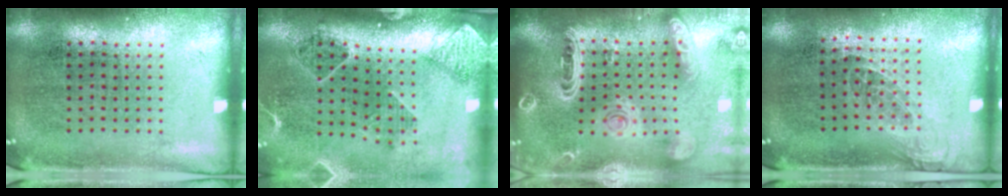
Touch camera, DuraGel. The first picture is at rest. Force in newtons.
{"total": 1.6, "press": 1.6, "slide": 0.1}
{"total": 2.8, "press": 2.4, "slide": 1.5}
{"total": 1.2, "press": 1.0, "slide": 0.7}